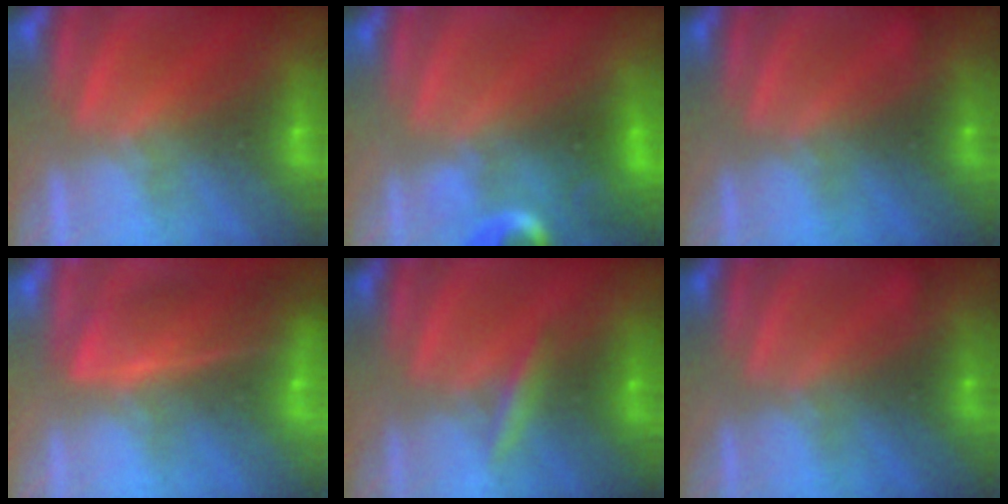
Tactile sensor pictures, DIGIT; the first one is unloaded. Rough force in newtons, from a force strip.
{"total": 6.9}
{"total": 2.6}
{"total": 7.6}
{"total": 2.6}
{"total": 2.6}